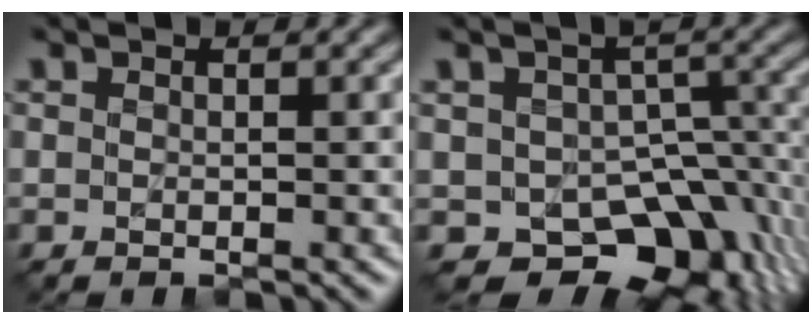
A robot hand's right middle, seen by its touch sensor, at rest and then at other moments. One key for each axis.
{"total": 8.2, "fx": -3.8, "fy": 5.2, "fz": 5.1, "tx": -0.056, "ty": -0.018, "tz": -0.054}